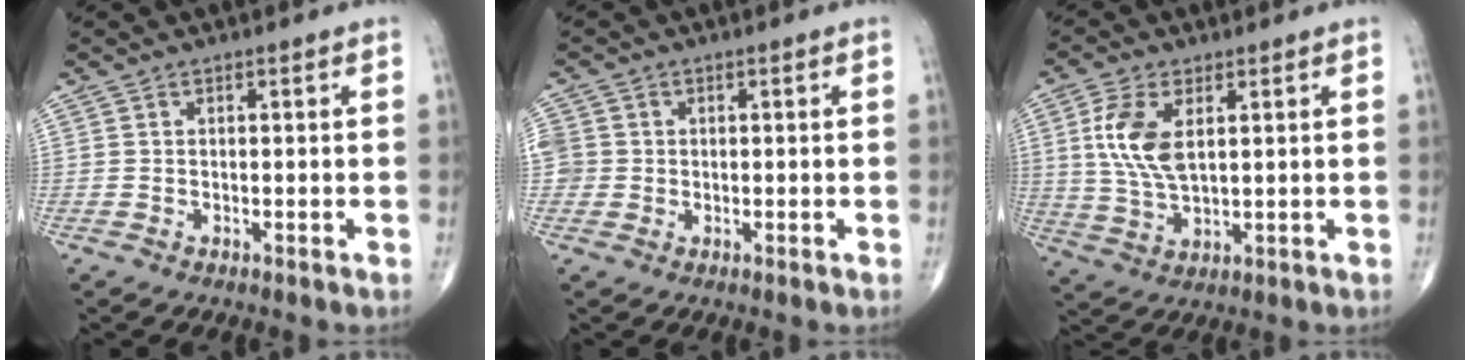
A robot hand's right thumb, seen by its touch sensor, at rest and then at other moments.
{"total": 4.0, "force": [0.1, 3.8, 1.0], "torque": [-0.014, 0.010, 0.003]}
{"total": 9.2, "force": [2.4, 4.6, 7.6], "torque": [-0.162, -0.008, 0.050]}